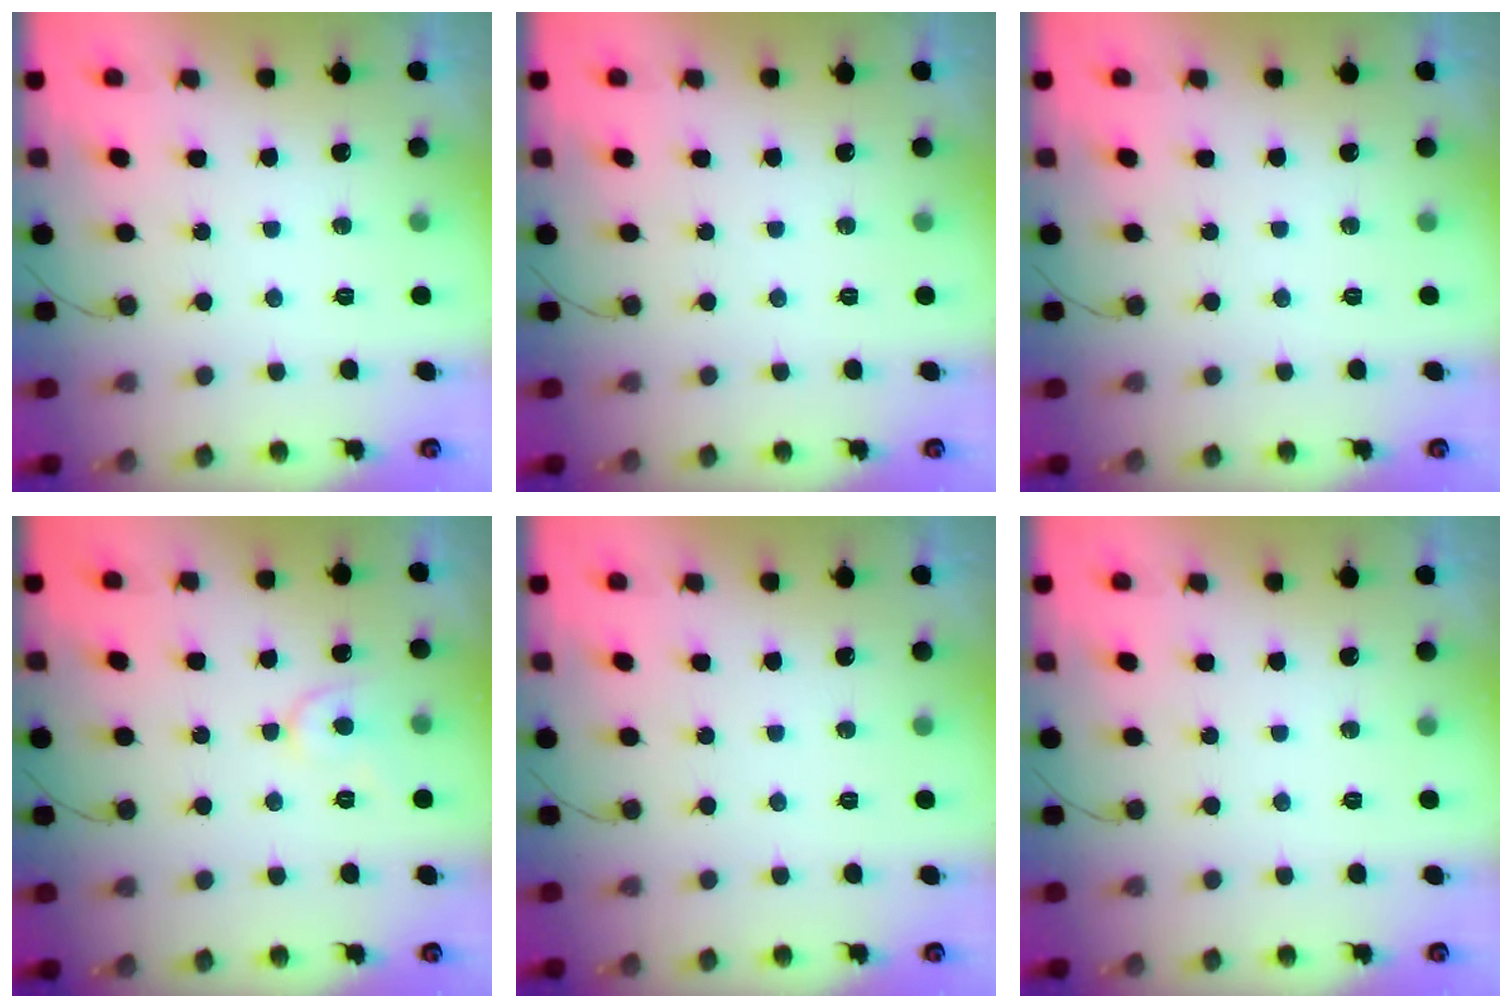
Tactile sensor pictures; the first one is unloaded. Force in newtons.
{"total": 0.0}
{"total": 0.0}
{"total": 6.0, "press": 5.9, "slide": 0.8}
{"total": 0.0}
{"total": 0.0}